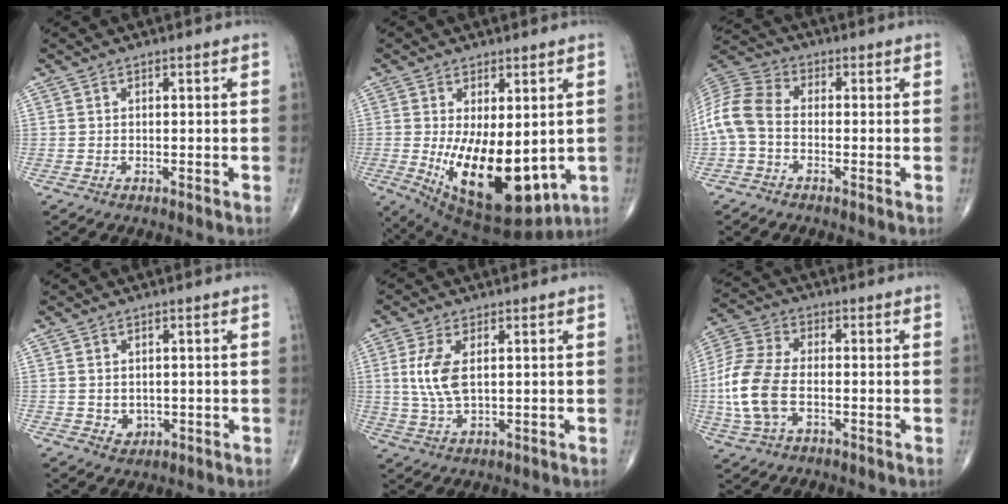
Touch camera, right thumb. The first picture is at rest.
{"total": 17.4, "force": [-2.2, 8.3, 15.1], "torque": [-0.236, -0.031, -0.005]}
{"total": 9.0, "force": [-1.5, 6.0, 6.5], "torque": [-0.135, 0.026, -0.046]}
{"total": 2.5, "force": [-0.2, 2.1, 1.3], "torque": [-0.010, -0.002, 0.006]}
{"total": 7.2, "force": [1.3, 3.3, 6.2], "torque": [-0.144, -0.005, 0.029]}
{"total": 12.8, "force": [-2.2, 7.4, 10.2], "torque": [-0.232, 0.018, -0.048]}